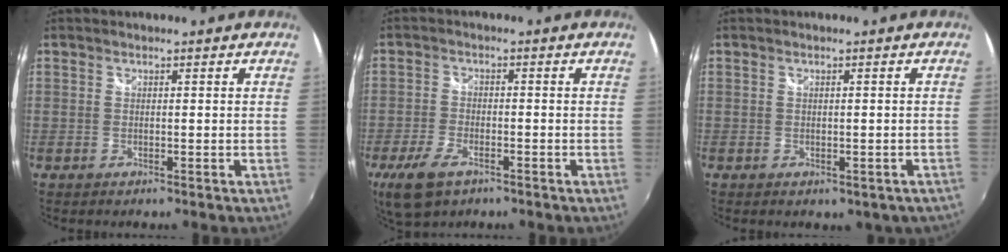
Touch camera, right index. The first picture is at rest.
{"total": 8.4, "force": [-5.1, 4.1, 5.3], "torque": [-0.136, -0.019, -0.094]}
{"total": 2.5, "force": [-1.3, 1.6, 1.4], "torque": [-0.023, -0.005, -0.009]}